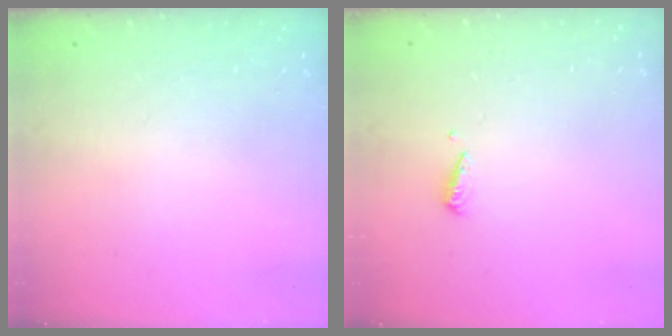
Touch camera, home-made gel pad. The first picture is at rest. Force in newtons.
{"total": 2.9, "press": 2.9, "slide": 0.4}